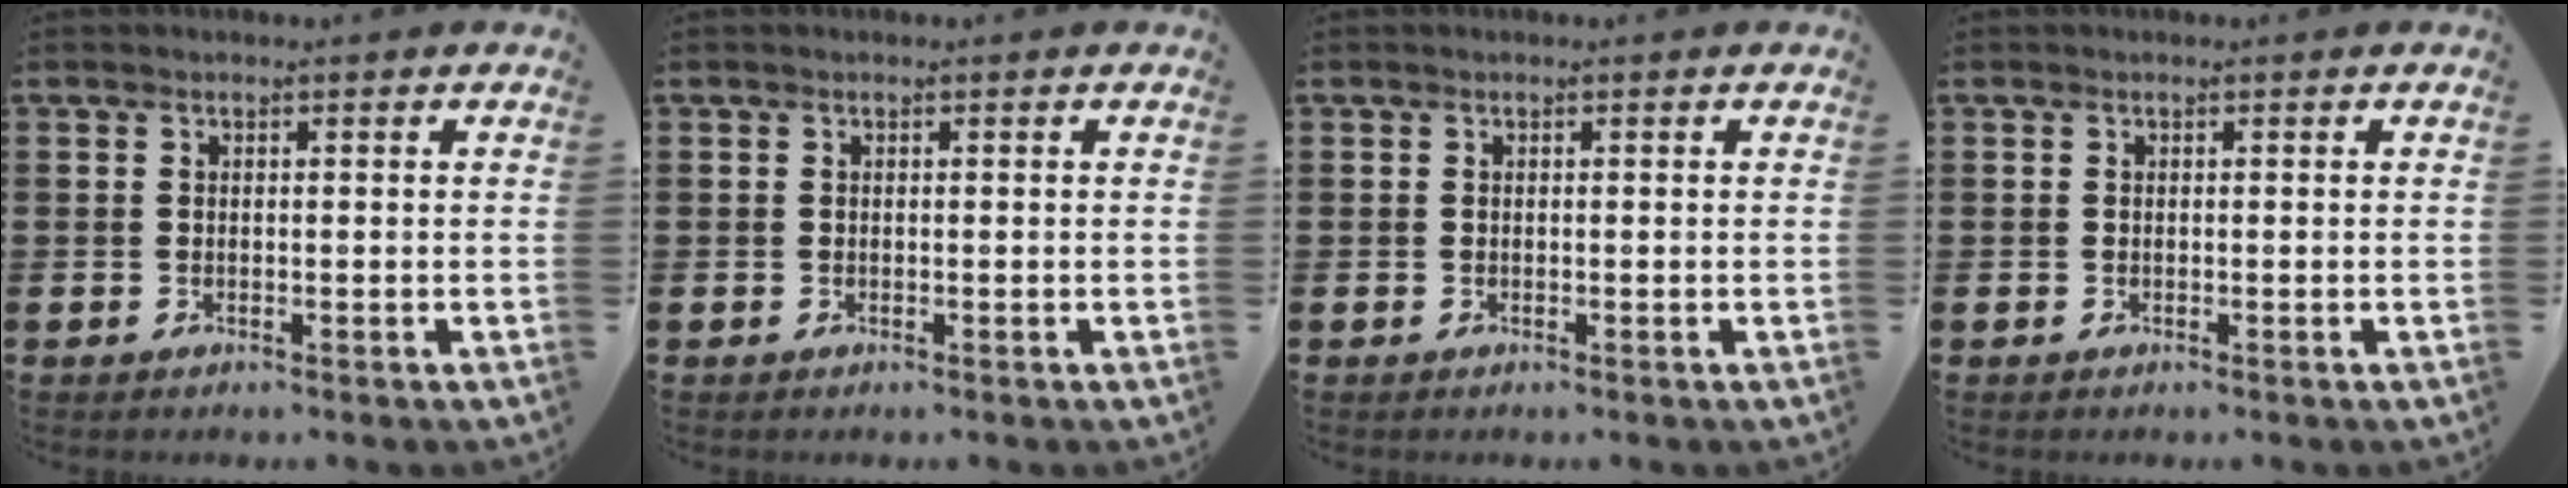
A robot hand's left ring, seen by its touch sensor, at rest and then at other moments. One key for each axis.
{"total": 0.0}
{"total": 0.0}
{"total": 0.0}